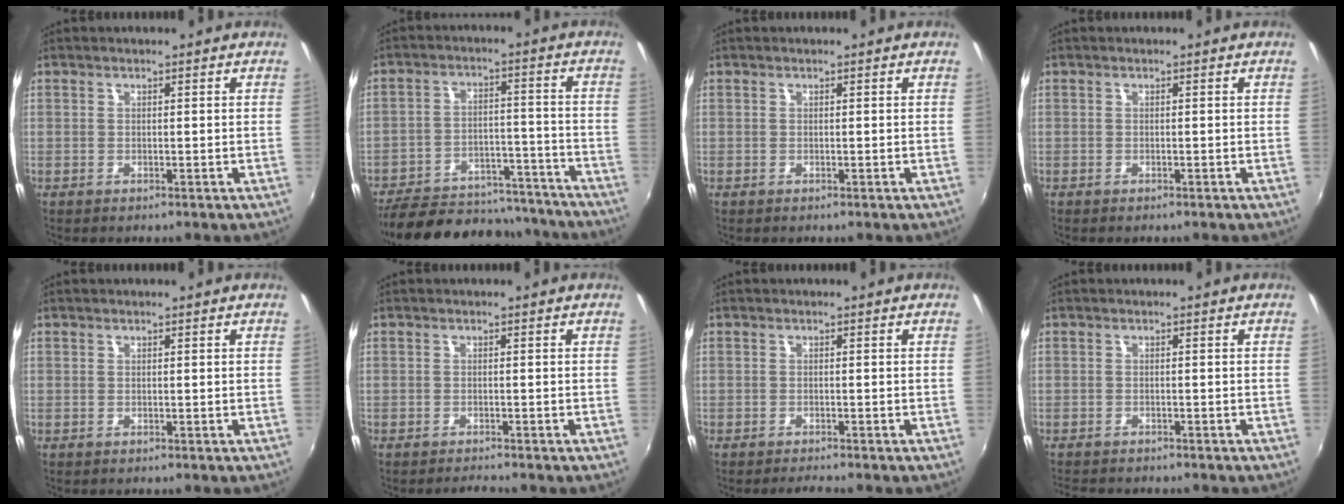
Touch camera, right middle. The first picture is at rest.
{"total": 24.0, "force": [-20.8, 8.7, 8.4], "torque": [-0.174, 0.024, -0.270]}
{"total": 0.0}
{"total": 0.5, "force": [-0.5, 0.2, 0.2], "torque": [-0.004, -0.003, -0.008]}
{"total": 0.0}
{"total": 1.5, "force": [-1.5, -0.1, 0.2], "torque": [-0.010, -0.006, -0.027]}
{"total": 1.8, "force": [-1.7, -0.1, 0.5], "torque": [-0.015, -0.009, -0.031]}
{"total": 4.7, "force": [-4.3, 0.9, 1.5], "torque": [-0.041, -0.018, -0.071]}